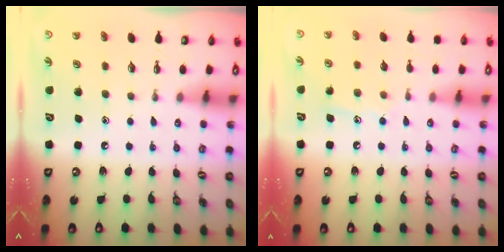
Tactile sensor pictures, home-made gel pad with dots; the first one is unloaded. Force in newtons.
{"total": 8.0, "press": 8.0, "slide": 0.5}